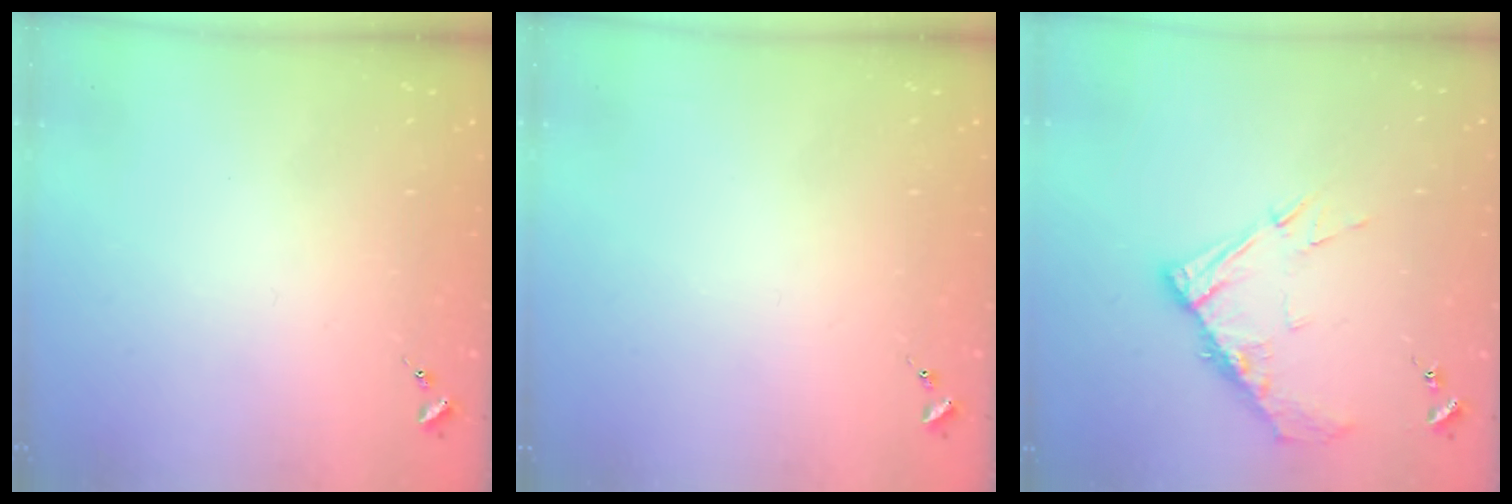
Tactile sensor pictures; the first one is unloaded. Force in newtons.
{"total": 0.0}
{"total": 11.1, "press": 11.0, "slide": 1.1}